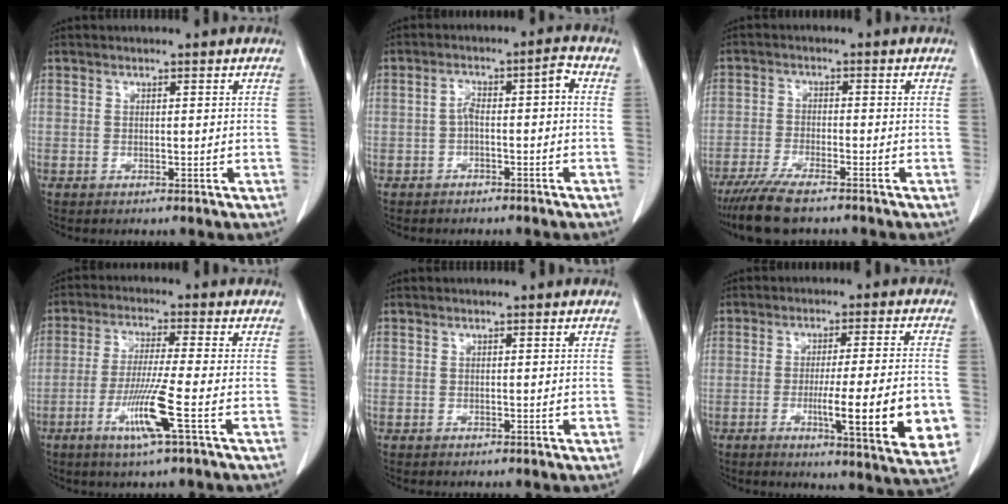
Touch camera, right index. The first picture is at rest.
{"total": 4.2, "force": [-0.9, 1.2, 4.0], "torque": [-0.068, 0.029, -0.011]}
{"total": 7.3, "force": [-5.9, 0.9, 4.2], "torque": [-0.079, -0.020, -0.099]}
{"total": 8.3, "force": [-3.2, -1.0, 7.5], "torque": [-0.148, -0.018, -0.065]}
{"total": 0.0}
{"total": 15.4, "force": [-3.8, 0.3, 14.9], "torque": [-0.163, -0.020, -0.046]}